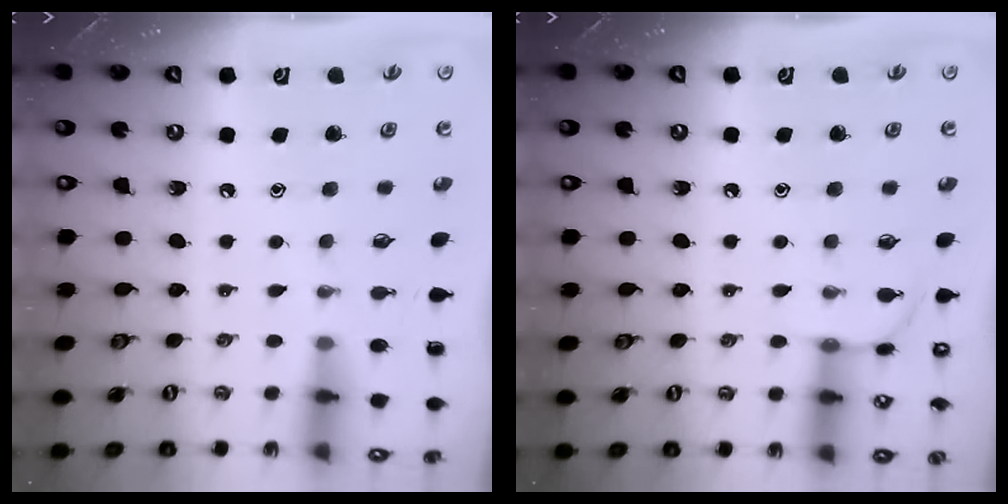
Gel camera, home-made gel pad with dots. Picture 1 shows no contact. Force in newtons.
{"total": 3.1, "press": 3.1, "slide": 0.5}